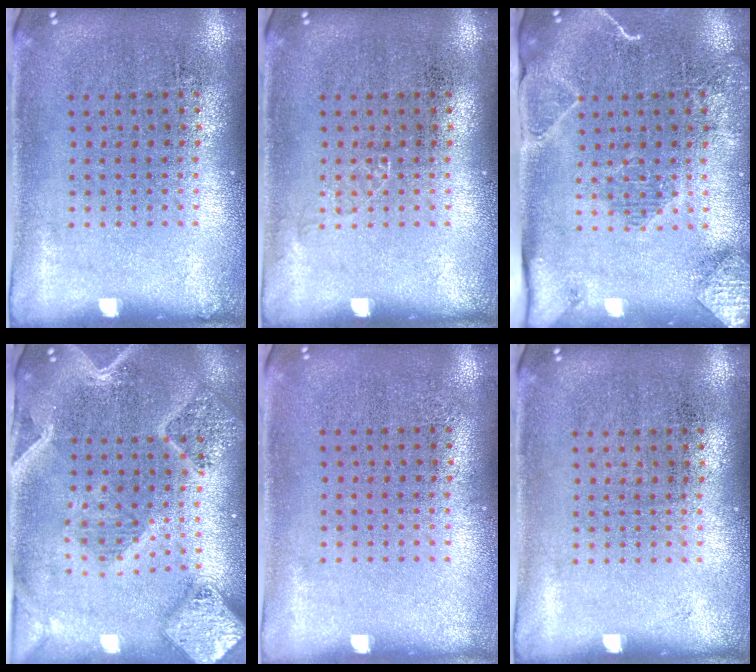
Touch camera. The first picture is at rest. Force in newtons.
{"total": 0.6, "press": 0.6, "slide": 0.1}
{"total": 2.0, "press": 1.9, "slide": 0.3}
{"total": 2.9, "press": 2.6, "slide": 1.4}
{"total": 0.0}
{"total": 0.0}